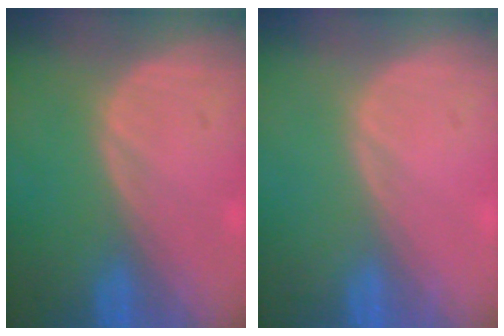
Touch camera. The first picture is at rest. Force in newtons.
{"total": 0.0}